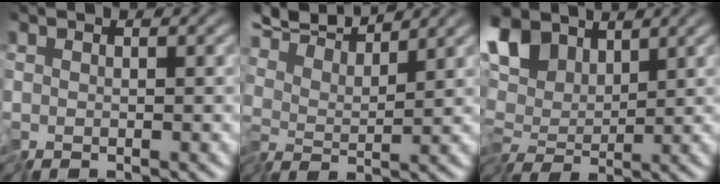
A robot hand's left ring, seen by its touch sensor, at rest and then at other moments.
{"total": 6.0, "force": [5.4, 0.8, 2.5], "torque": [-0.065, 0.017, 0.095]}
{"total": 6.4, "force": [2.3, 3.6, 4.8], "torque": [-0.105, 0.015, 0.029]}